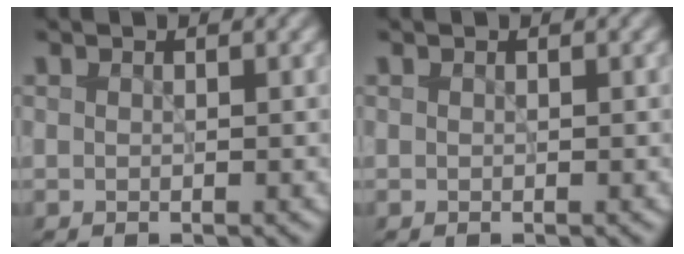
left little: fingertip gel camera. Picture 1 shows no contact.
{"total": 0.0}